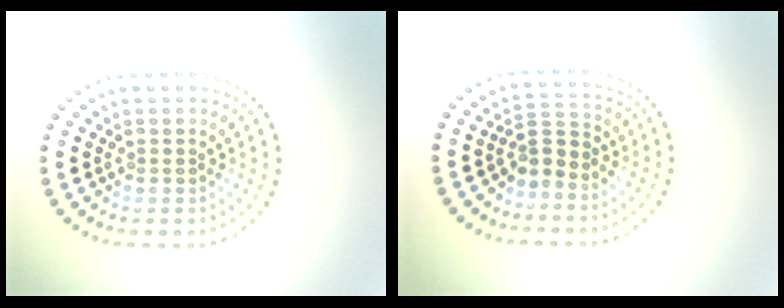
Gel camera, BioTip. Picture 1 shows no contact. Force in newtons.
{"total": 2.3, "press": 1.5, "slide": 1.8}